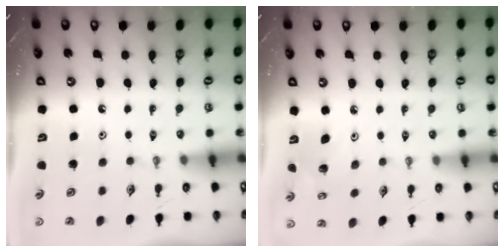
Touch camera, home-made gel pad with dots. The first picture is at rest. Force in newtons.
{"total": 5.5, "press": 5.3, "slide": 1.6}